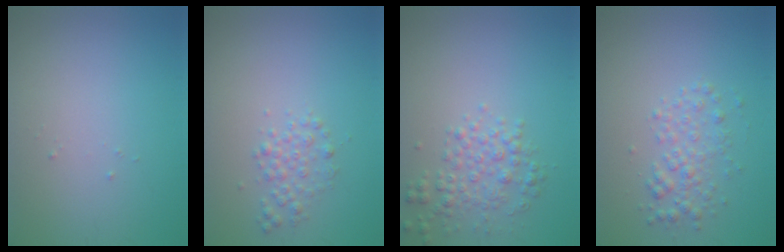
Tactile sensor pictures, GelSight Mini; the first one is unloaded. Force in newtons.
{"total": 1.7, "press": 1.7, "slide": 0.0}
{"total": 2.7, "press": 2.7, "slide": 0.1}
{"total": 2.3, "press": 2.3, "slide": 0.1}